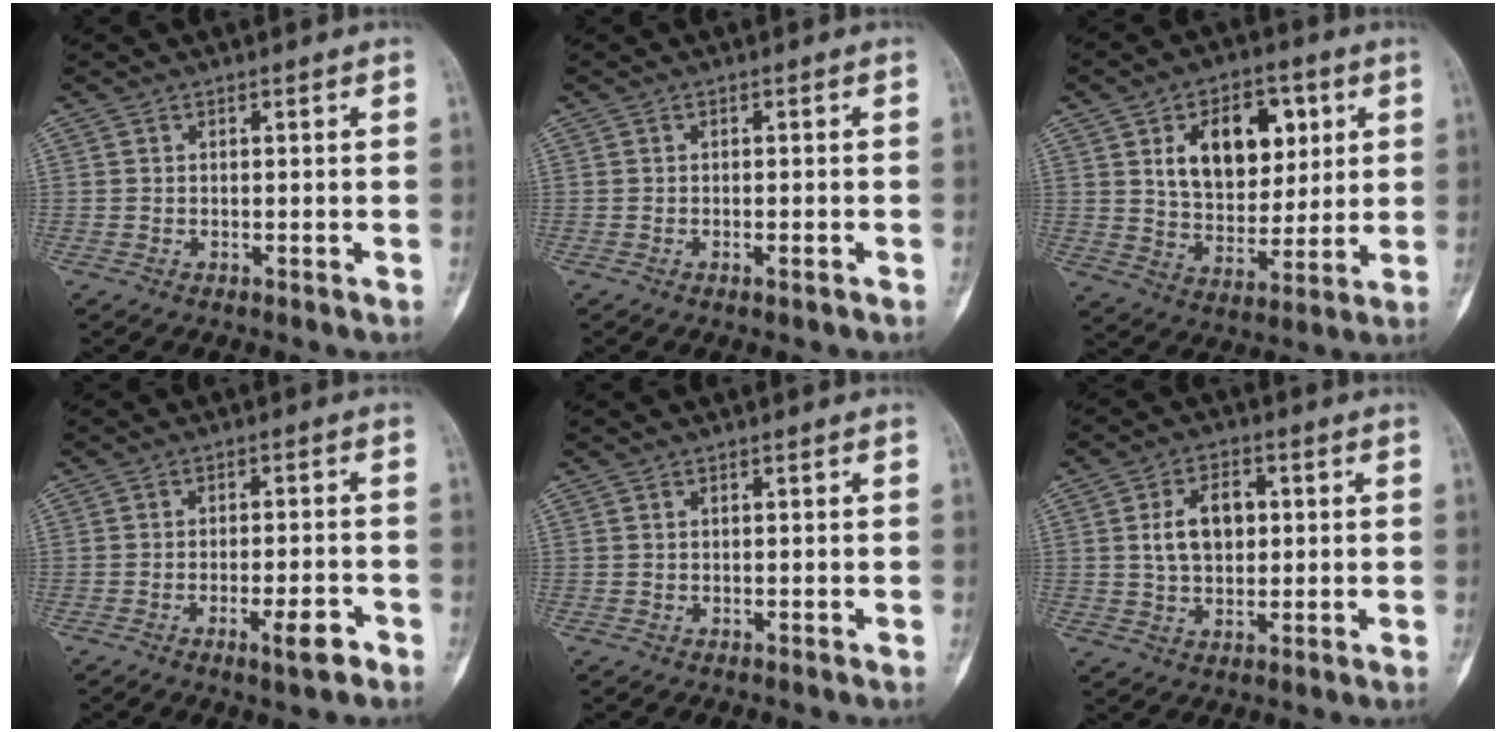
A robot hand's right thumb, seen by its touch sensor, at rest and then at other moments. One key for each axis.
{"total": 1.3, "fx": -0.7, "fy": 0.3, "fz": 1.0, "tx": -0.020, "ty": 0.002, "tz": -0.007}
{"total": 15.8, "fx": 5.2, "fy": 10.2, "fz": 11.0, "tx": -0.122, "ty": -0.015, "tz": 0.093}
{"total": 5.2, "fx": -2.8, "fy": 1.2, "fz": 4.2, "tx": -0.066, "ty": 0.012, "tz": -0.039}
{"total": 0.0}
{"total": 8.2, "fx": 1.4, "fy": 5.3, "fz": 6.0, "tx": -0.089, "ty": 0.005, "tz": 0.026}